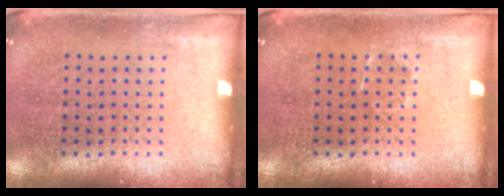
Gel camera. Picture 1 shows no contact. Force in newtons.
{"total": 0.5, "press": 0.5, "slide": 0.2}